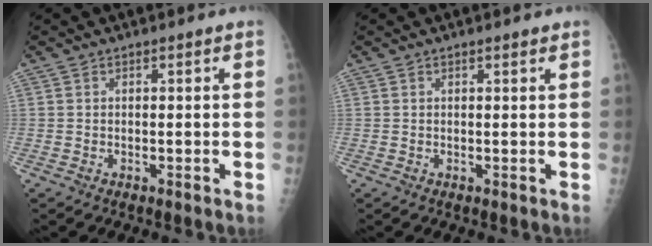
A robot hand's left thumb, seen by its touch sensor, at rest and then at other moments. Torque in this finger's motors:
{"motor_torque": [-0.15, 0.03, -0.22, -0.21, 0.03]}